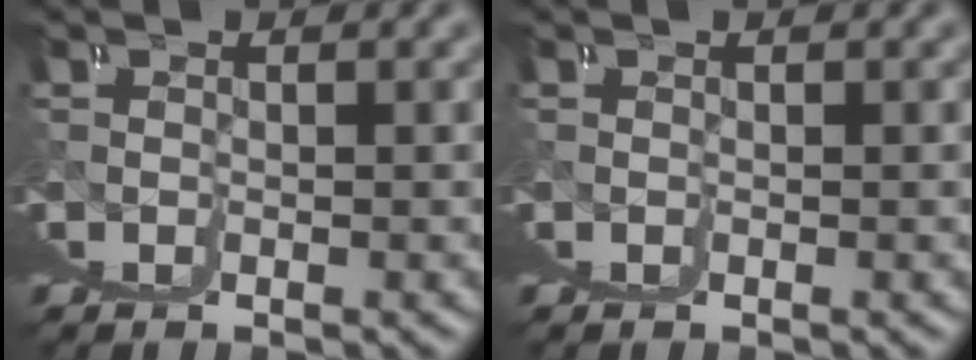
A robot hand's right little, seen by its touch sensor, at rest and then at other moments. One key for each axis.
{"total": 0.0}